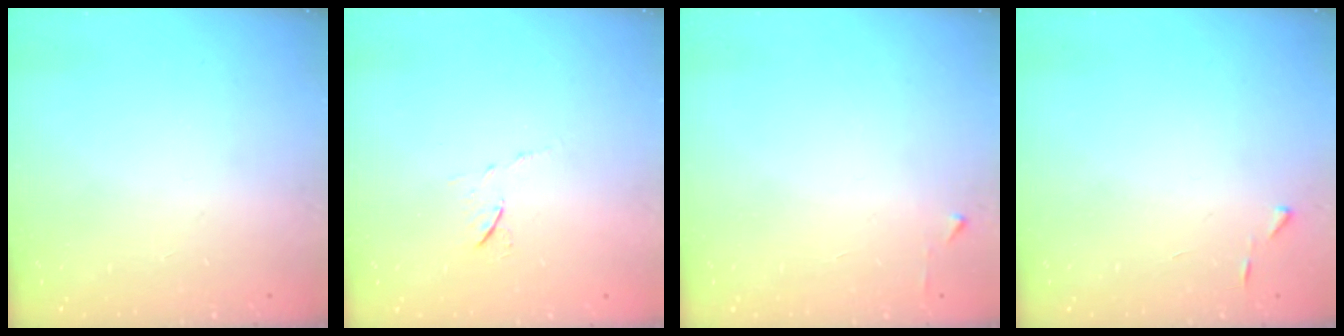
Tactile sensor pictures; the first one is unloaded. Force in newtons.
{"total": 5.6, "press": 5.6, "slide": 0.6}
{"total": 2.4, "press": 2.4, "slide": 0.3}
{"total": 2.7, "press": 2.7, "slide": 0.3}